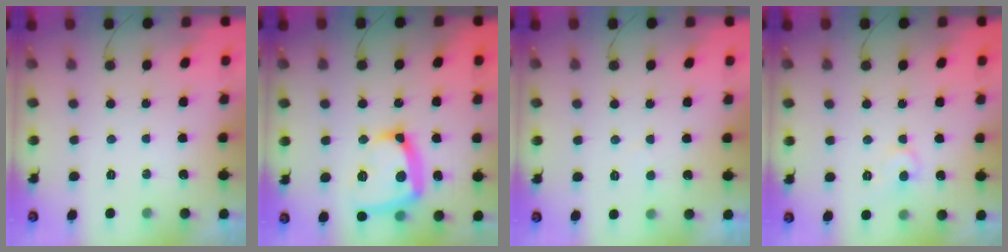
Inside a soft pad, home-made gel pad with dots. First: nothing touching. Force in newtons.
{"total": 16.0, "press": 15.9, "slide": 1.5}
{"total": 1.6, "press": 1.6, "slide": 0.2}
{"total": 6.6, "press": 6.5, "slide": 0.6}